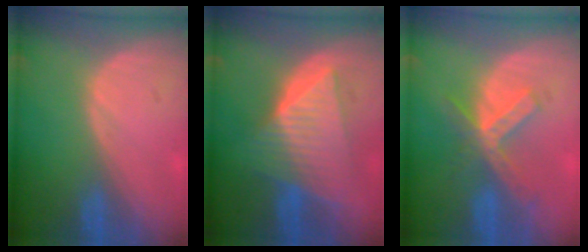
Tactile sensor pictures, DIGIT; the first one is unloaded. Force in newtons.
{"total": 9.2, "press": 9.2, "slide": 0.5}
{"total": 6.0, "press": 5.7, "slide": 1.9}